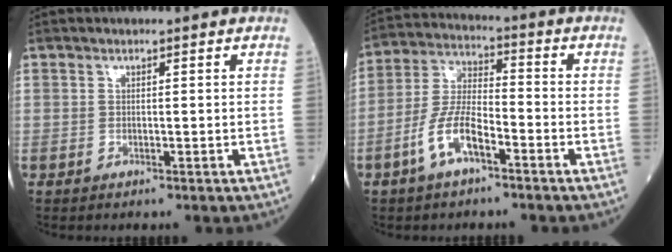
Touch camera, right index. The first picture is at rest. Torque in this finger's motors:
{"motor_torque": [0.30, -0.22, 0.22, 0.12]}